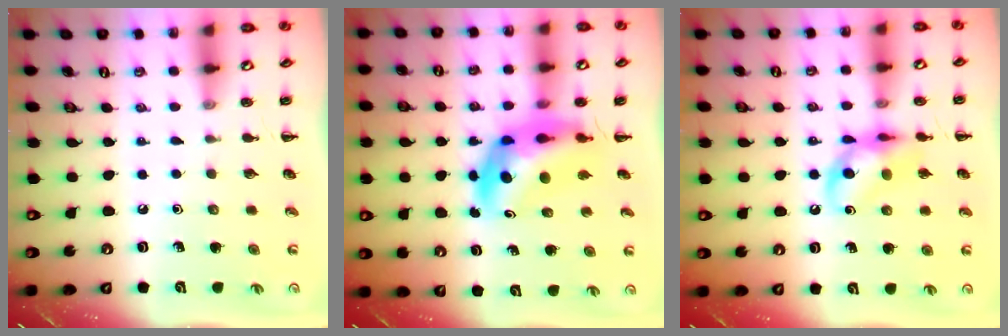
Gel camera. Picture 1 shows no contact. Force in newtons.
{"total": 10.7, "press": 10.1, "slide": 3.5}
{"total": 13.8, "press": 13.6, "slide": 2.5}